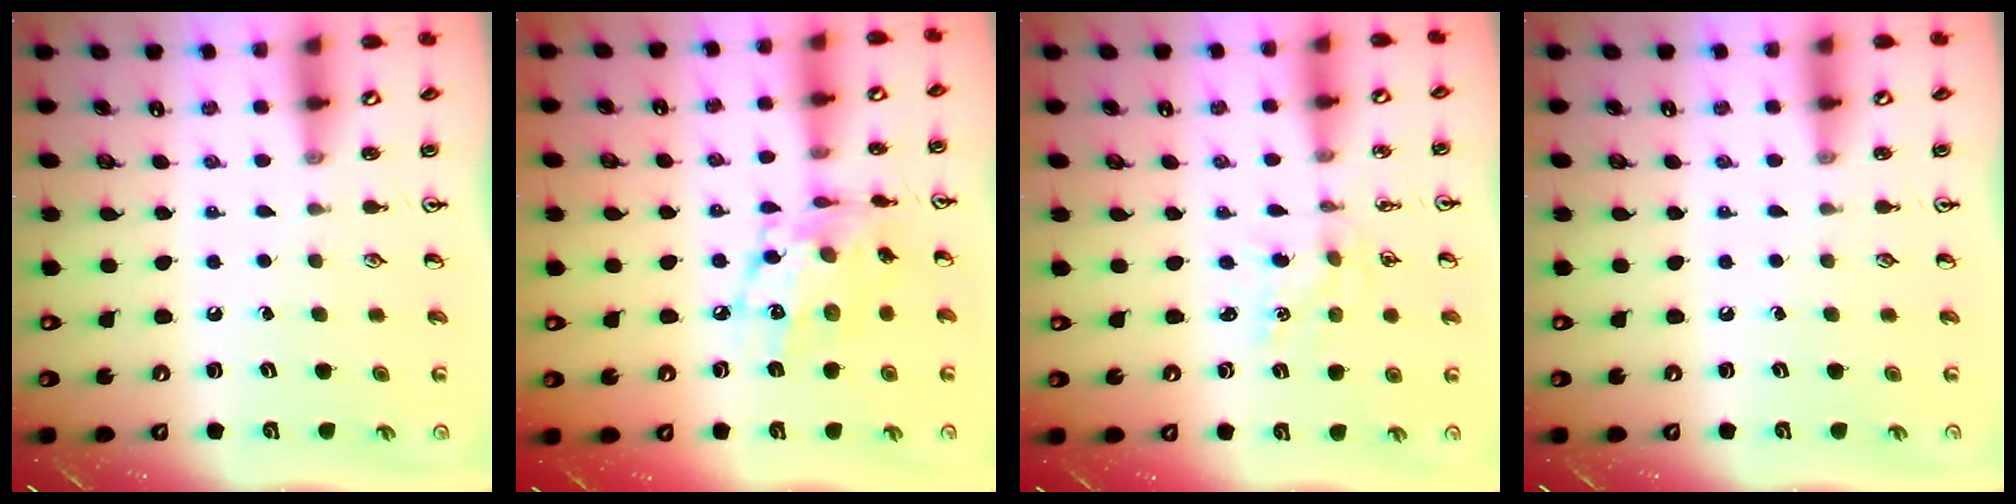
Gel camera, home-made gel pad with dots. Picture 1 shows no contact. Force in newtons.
{"total": 13.8, "press": 13.7, "slide": 0.8}
{"total": 1.2, "press": 1.2, "slide": 0.1}
{"total": 0.0}